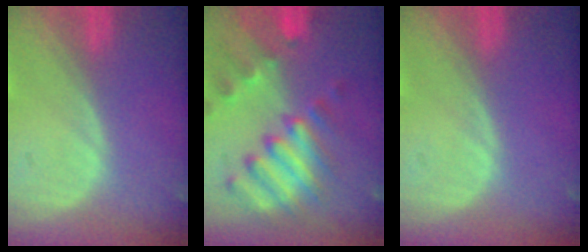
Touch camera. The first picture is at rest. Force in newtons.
{"total": 10.1, "press": 8.8, "slide": 4.8}
{"total": 0.0}